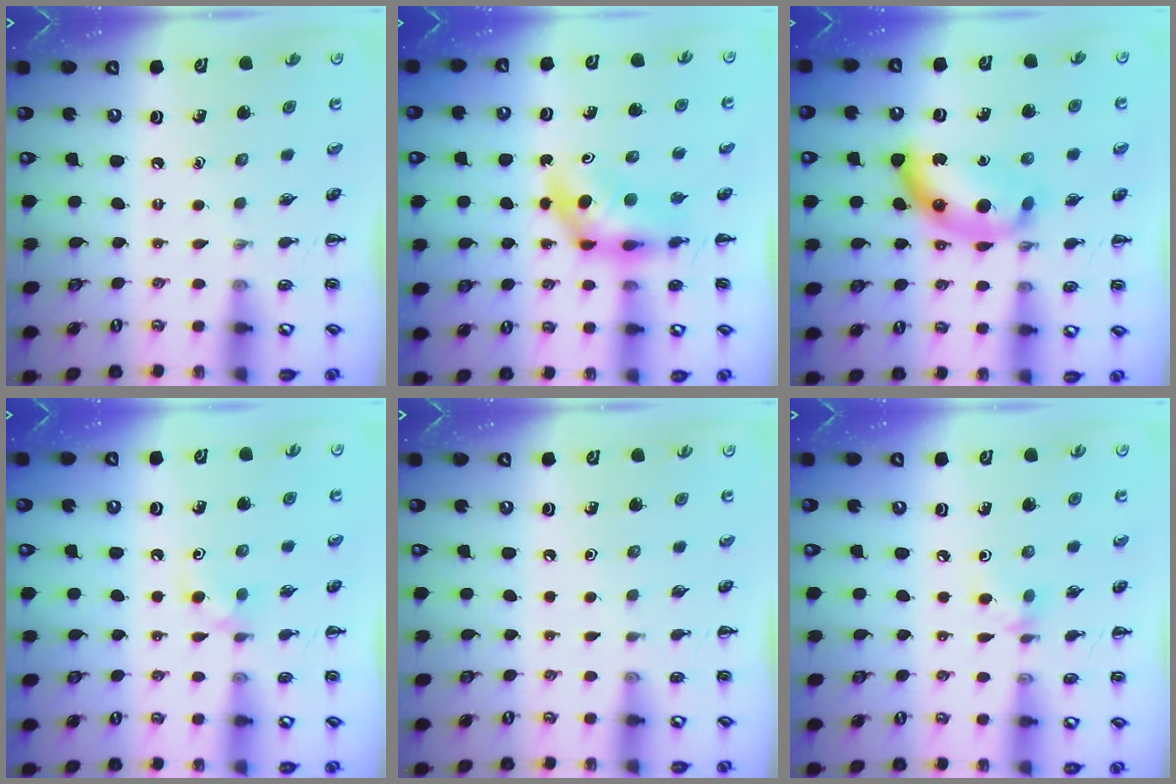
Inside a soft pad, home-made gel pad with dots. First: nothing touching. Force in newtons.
{"total": 6.0, "press": 5.8, "slide": 1.4}
{"total": 12.7, "press": 12.7, "slide": 0.4}
{"total": 4.2, "press": 4.0, "slide": 1.3}
{"total": 0.0}
{"total": 5.1, "press": 4.7, "slide": 1.8}